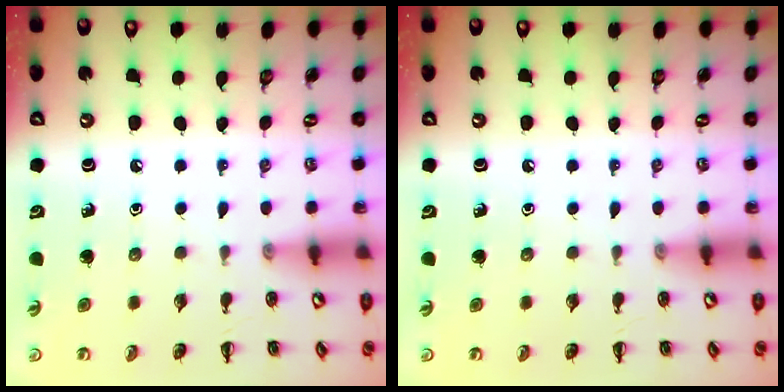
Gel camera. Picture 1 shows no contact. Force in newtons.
{"total": 0.0}